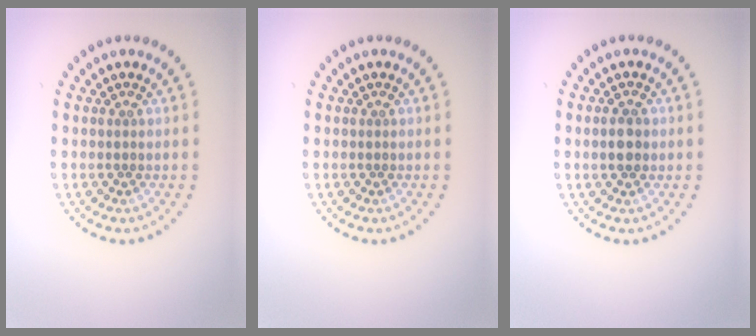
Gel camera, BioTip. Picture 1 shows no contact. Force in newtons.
{"total": 0.0}
{"total": 1.7, "press": 1.7, "slide": 0.1}